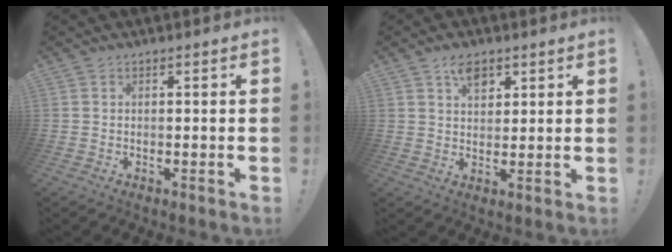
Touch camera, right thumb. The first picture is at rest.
{"total": 6.1, "force": [3.6, 3.6, 3.3], "torque": [-0.047, -0.011, 0.062]}